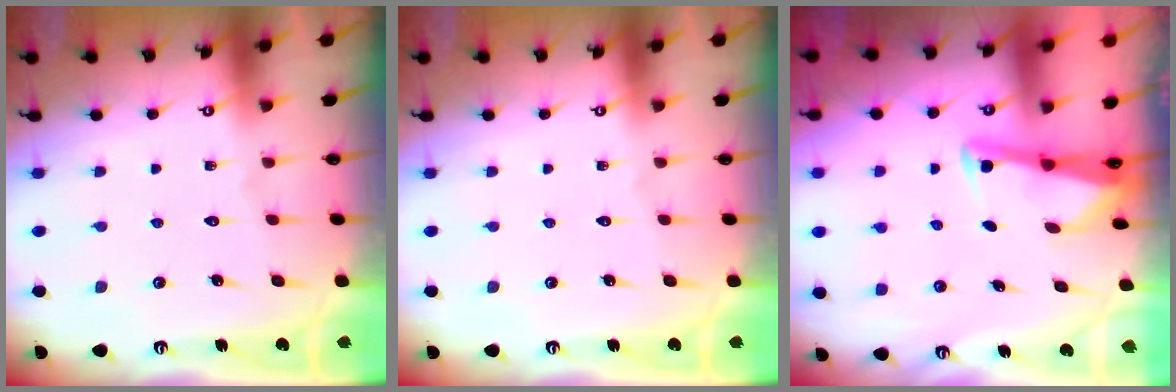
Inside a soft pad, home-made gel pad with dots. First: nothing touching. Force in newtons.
{"total": 0.0}
{"total": 2.8, "press": 2.8, "slide": 0.2}